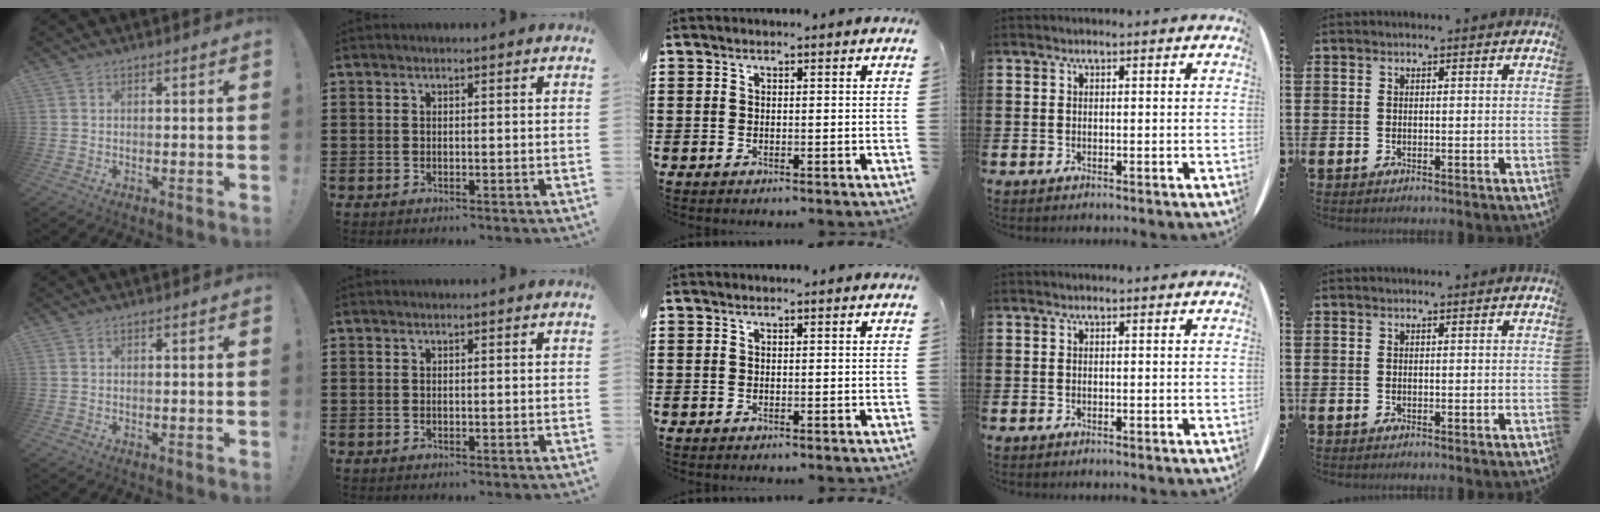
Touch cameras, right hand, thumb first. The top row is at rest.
{}